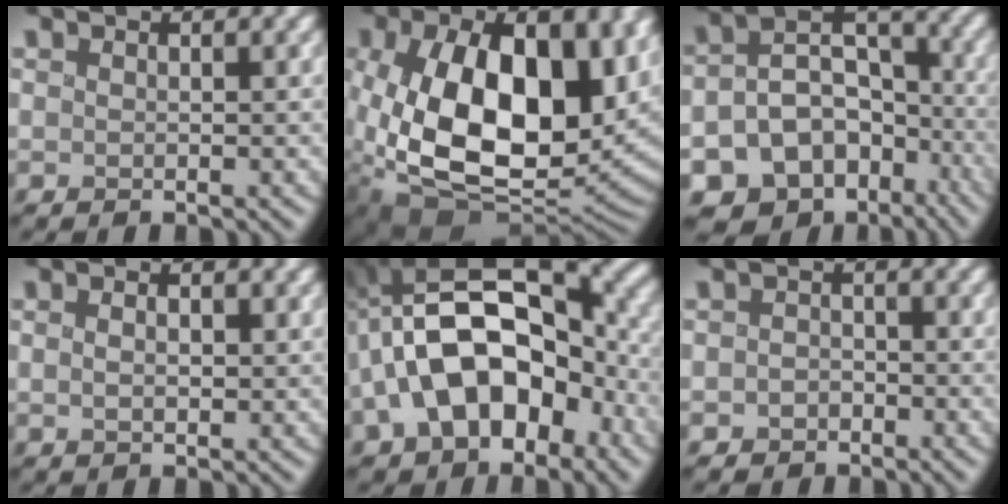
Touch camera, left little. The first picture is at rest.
{"total": 17.2, "force": [-0.7, 10.7, 13.4], "torque": [-0.235, -0.036, -0.013]}
{"total": 14.6, "force": [-8.4, 10.4, 5.9], "torque": [-0.081, -0.021, -0.119]}
{"total": 1.7, "force": [-0.1, 1.0, 1.4], "torque": [-0.025, -0.004, 0.001]}
{"total": 16.9, "force": [-1.4, 10.7, 13.0], "torque": [-0.215, -0.001, -0.026]}
{"total": 1.8, "force": [-1.3, 1.2, 0.3], "torque": [0.005, -0.003, -0.027]}